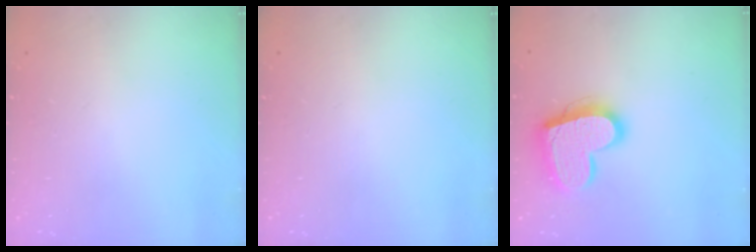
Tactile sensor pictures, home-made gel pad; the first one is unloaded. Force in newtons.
{"total": 0.0}
{"total": 17.0, "press": 16.9, "slide": 1.4}